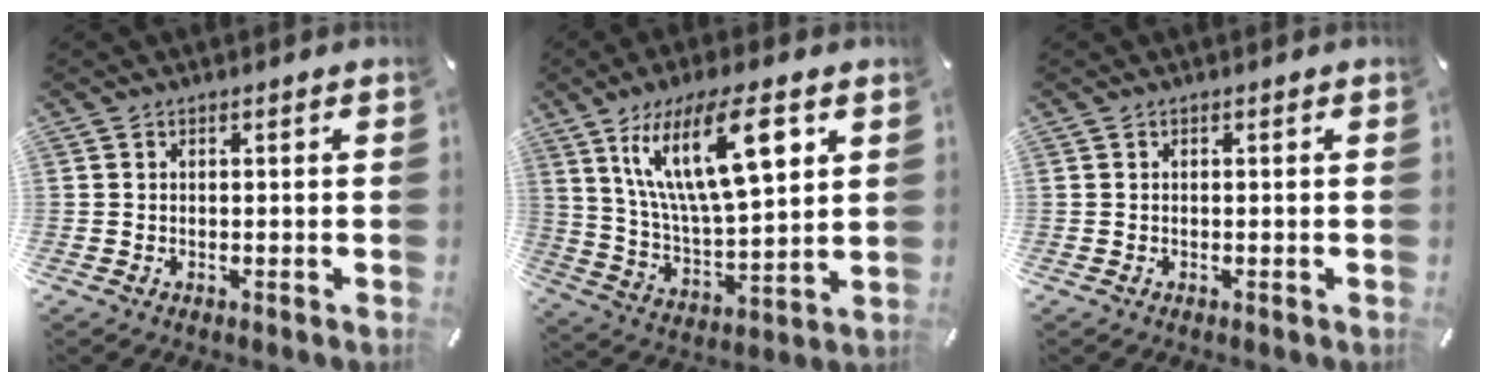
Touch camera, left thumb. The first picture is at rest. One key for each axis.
{"total": 20.6, "fx": 10.3, "fy": 7.3, "fz": 16.2, "tx": -0.317, "ty": -0.027, "tz": 0.165}
{"total": 0.0}